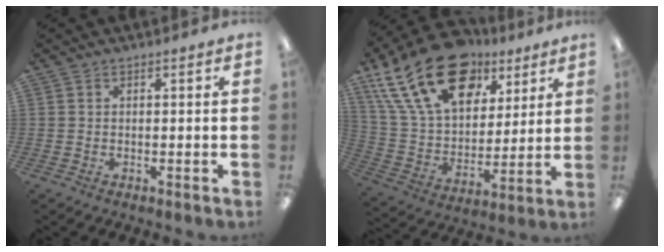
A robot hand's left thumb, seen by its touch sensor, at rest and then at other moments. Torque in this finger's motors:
{"motor_torque": [0.92, 1.00, 1.39, -1.38, 0.20]}